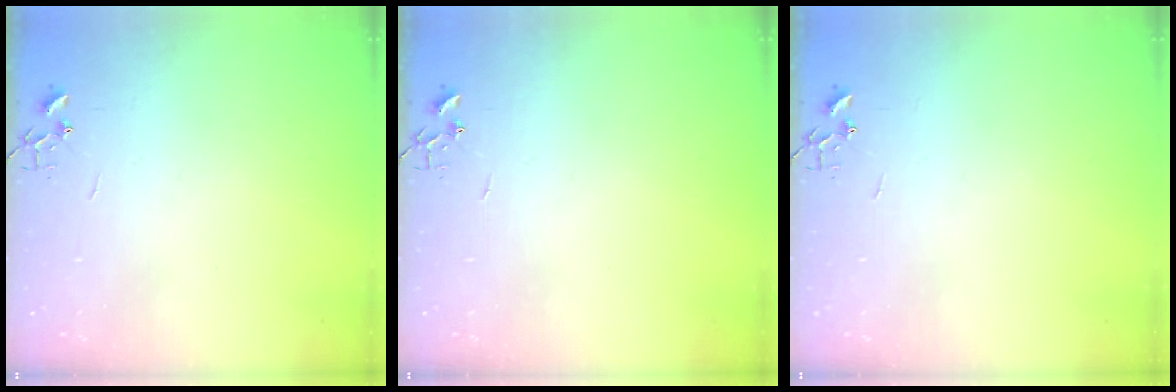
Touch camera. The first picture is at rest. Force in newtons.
{"total": 0.0}
{"total": 0.0}